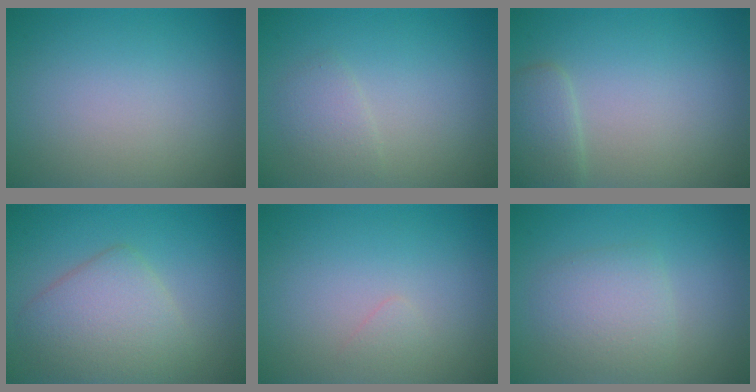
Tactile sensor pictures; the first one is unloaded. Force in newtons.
{"total": 1.6, "press": 1.6, "slide": 0.1}
{"total": 2.1, "press": 2.1, "slide": 0.1}
{"total": 4.8, "press": 4.8, "slide": 0.1}
{"total": 0.6, "press": 0.6, "slide": 0.1}
{"total": 2.9, "press": 2.9, "slide": 0.0}